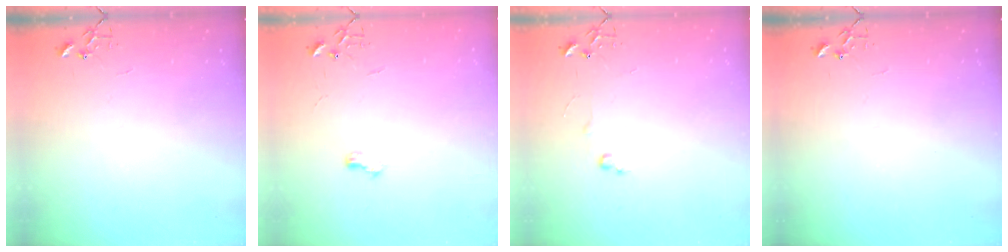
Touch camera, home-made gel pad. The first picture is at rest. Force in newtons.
{"total": 6.0, "press": 6.0, "slide": 0.7}
{"total": 4.2, "press": 4.2, "slide": 0.6}
{"total": 0.0}